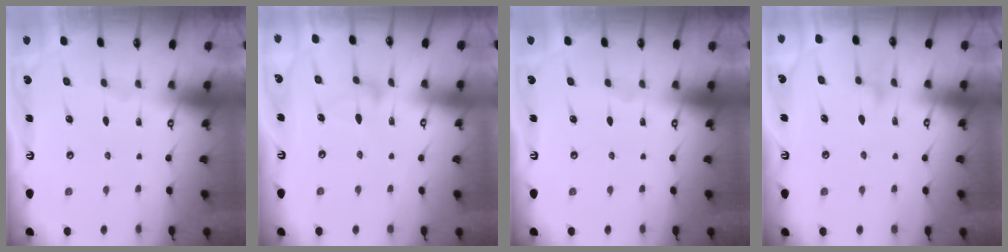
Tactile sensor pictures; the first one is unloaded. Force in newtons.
{"total": 6.0, "press": 6.0, "slide": 0.3}
{"total": 0.0}
{"total": 7.7, "press": 7.7, "slide": 0.5}